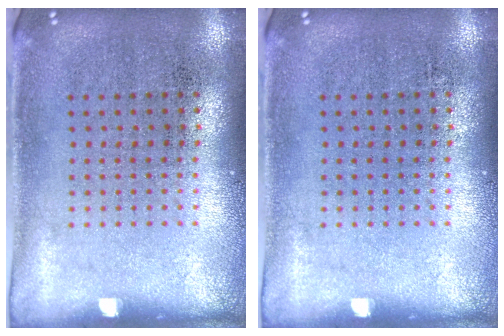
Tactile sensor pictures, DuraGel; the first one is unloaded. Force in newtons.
{"total": 0.0}